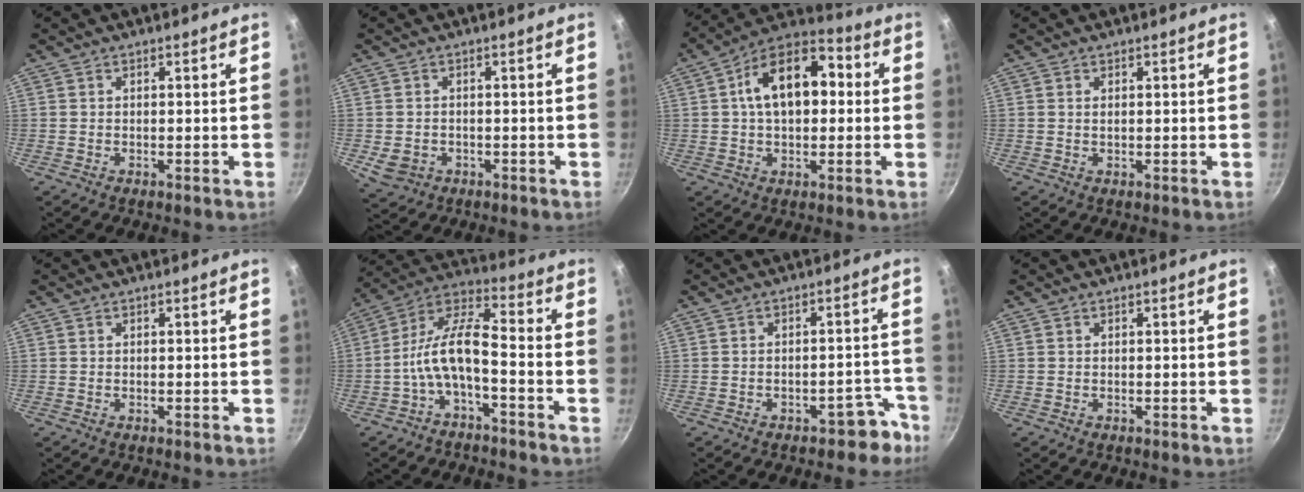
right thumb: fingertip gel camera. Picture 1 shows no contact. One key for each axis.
{"total": 4.6, "fx": -1.2, "fy": 3.8, "fz": 2.3, "tx": -0.041, "ty": 0.008, "tz": -0.010}
{"total": 15.7, "fx": 2.1, "fy": 9.7, "fz": 12.2, "tx": -0.158, "ty": 0.033, "tz": 0.015}
{"total": 1.0, "fx": 0.3, "fy": 0.6, "fz": 0.7, "tx": -0.012, "ty": 0.001, "tz": 0.005}
{"total": 0.0}
{"total": 8.9, "fx": -3.6, "fy": 3.0, "fz": 7.5, "tx": -0.165, "ty": 0.050, "tz": -0.073}
{"total": 5.5, "fx": -3.9, "fy": 3.0, "fz": 2.4, "tx": 0.011, "ty": 0.059, "tz": -0.030}
{"total": 0.0}